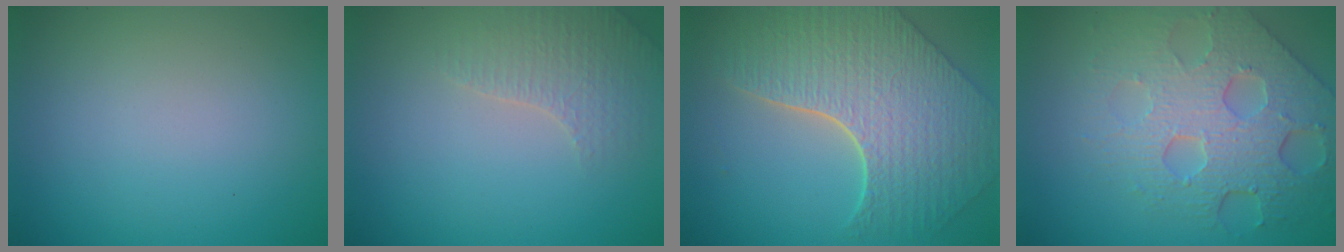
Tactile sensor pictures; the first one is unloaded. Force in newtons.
{"total": 2.6, "press": 2.5, "slide": 0.5}
{"total": 8.6, "press": 6.2, "slide": 5.9}
{"total": 8.2, "press": 5.5, "slide": 6.0}